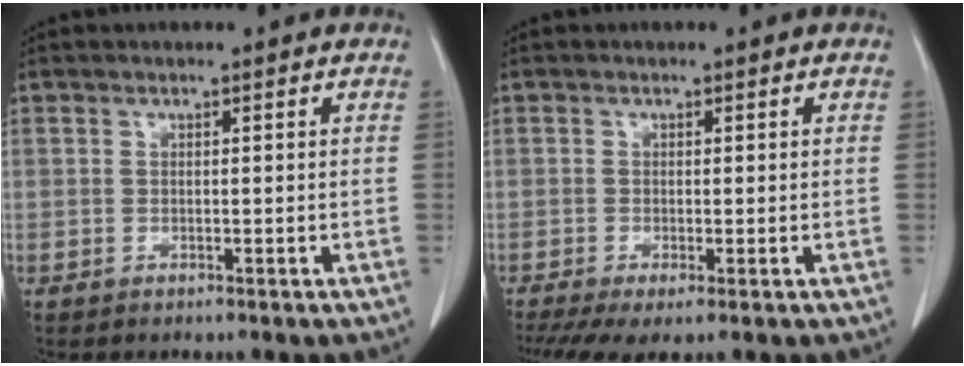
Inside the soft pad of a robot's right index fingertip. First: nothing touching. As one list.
[{"total": 5.0, "force": [-3.0, 1.4, 3.8], "torque": [-0.068, -0.014, -0.052]}]